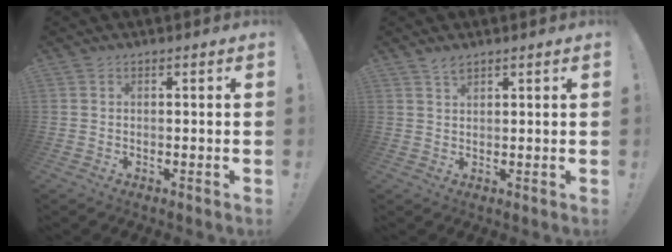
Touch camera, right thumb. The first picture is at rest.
{"total": 2.3, "force": [2.0, 0.7, 1.1], "torque": [-0.009, -0.012, 0.034]}